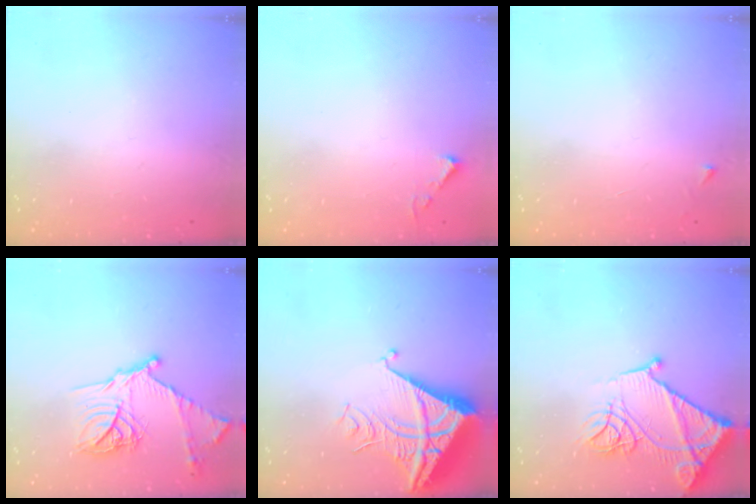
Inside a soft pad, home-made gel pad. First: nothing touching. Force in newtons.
{"total": 3.5, "press": 3.5, "slide": 0.4}
{"total": 2.6, "press": 2.6, "slide": 0.3}
{"total": 18.3, "press": 18.2, "slide": 1.7}
{"total": 7.8, "press": 7.8, "slide": 0.7}
{"total": 19.3, "press": 19.2, "slide": 2.1}